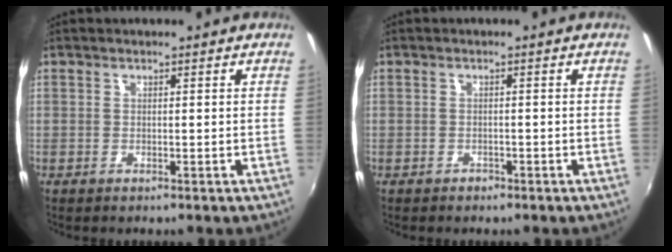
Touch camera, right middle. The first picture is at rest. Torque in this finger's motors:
{"motor_torque": [0.50, -0.25, -0.02, 0.00]}